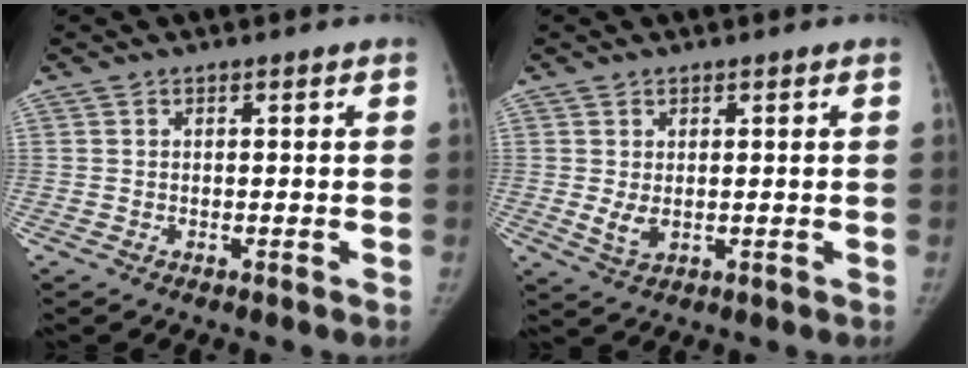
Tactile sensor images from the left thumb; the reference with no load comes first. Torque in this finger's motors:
{"motor_torque": [-0.03, 0.04, 0.40, -0.35, 0.12]}